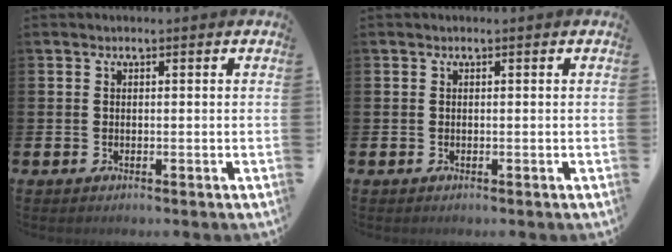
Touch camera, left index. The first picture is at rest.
{"total": 0.0}